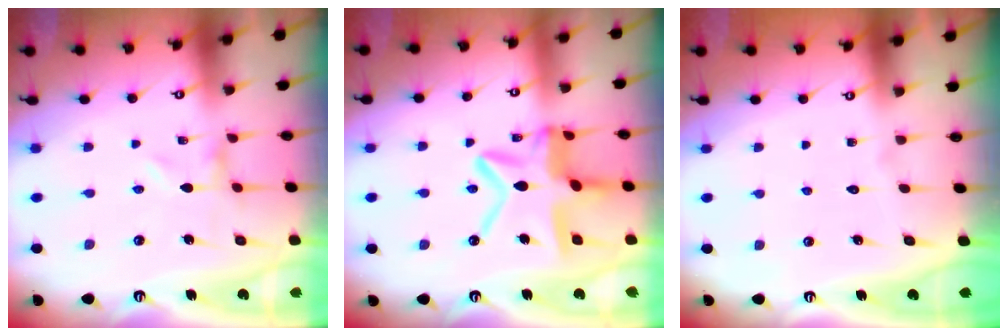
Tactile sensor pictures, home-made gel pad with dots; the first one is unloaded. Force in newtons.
{"total": 15.0, "press": 14.9, "slide": 1.5}
{"total": 1.6, "press": 1.6, "slide": 0.1}